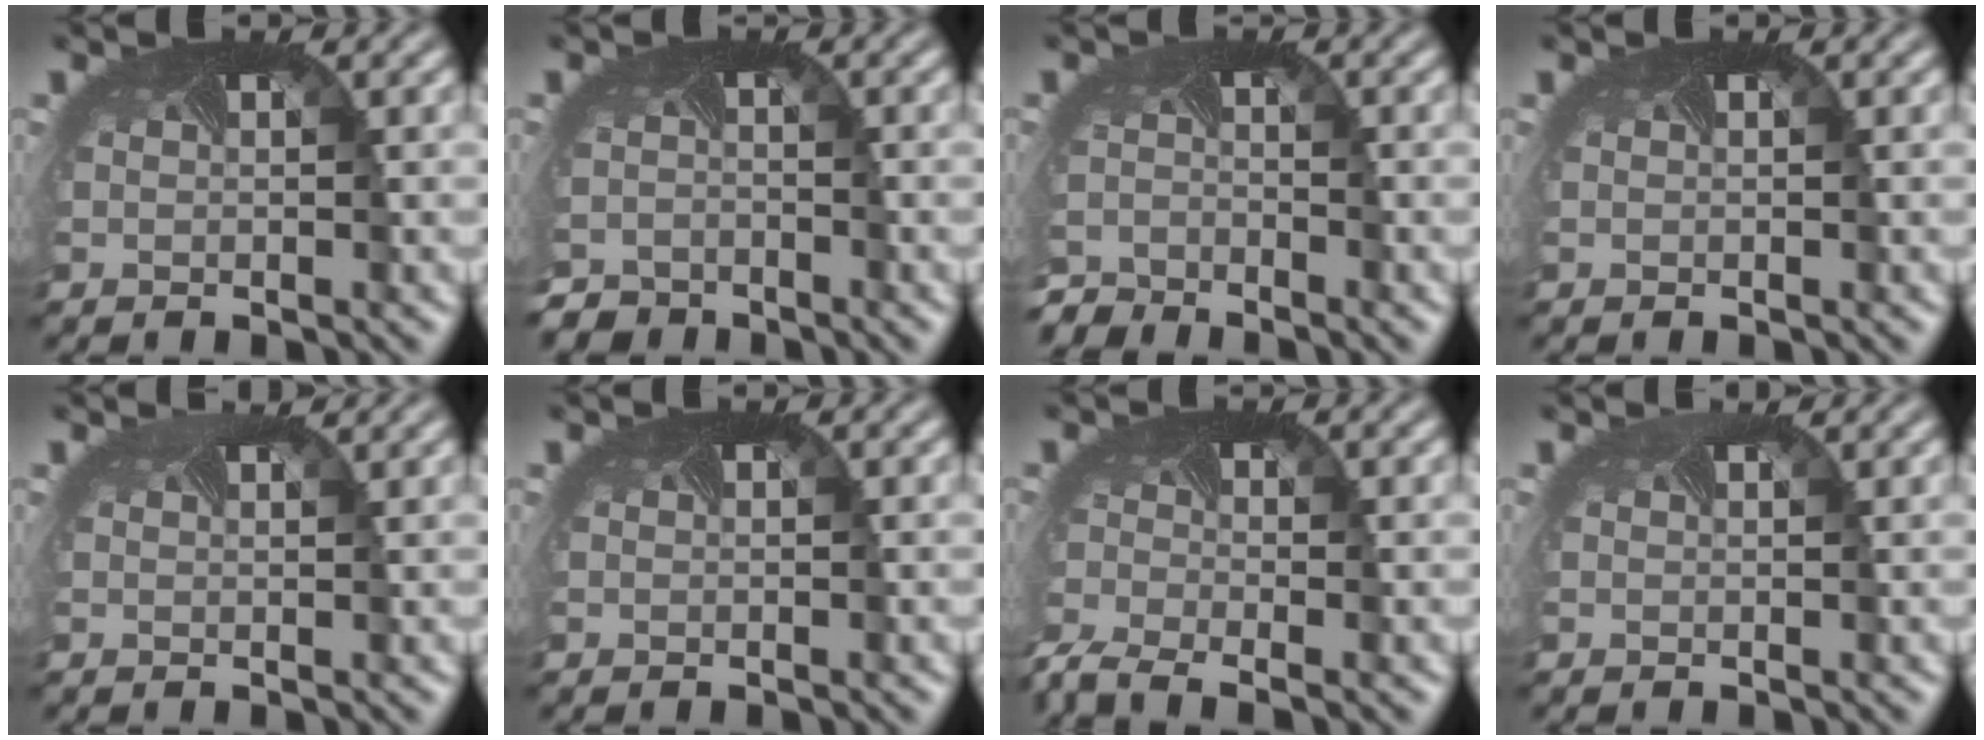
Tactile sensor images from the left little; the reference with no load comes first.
{"total": 3.5, "force": [-3.3, 1.1, 0.0], "torque": [-0.004, -0.022, -0.060]}
{"total": 3.8, "force": [-3.7, 0.3, -0.3], "torque": [-0.008, -0.022, -0.077]}
{"total": 0.0}
{"total": 0.9, "force": [0.9, -0.1, 0.2], "torque": [-0.001, -0.002, 0.009]}
{"total": 0.0}
{"total": 4.8, "force": [-4.1, 1.2, 2.3], "torque": [-0.066, -0.027, -0.085]}
{"total": 0.6, "force": [0.6, -0.1, 0.0], "torque": [0.001, -0.003, 0.007]}